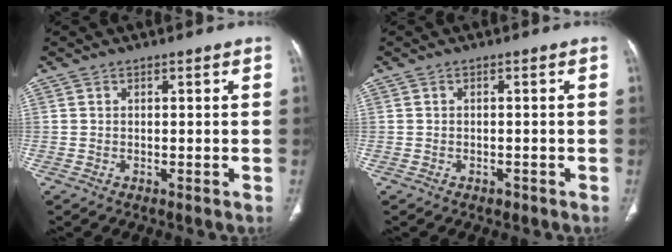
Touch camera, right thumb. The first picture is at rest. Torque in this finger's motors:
{"motor_torque": [0.16, 0.41, -0.15, 0.14, 0.07]}